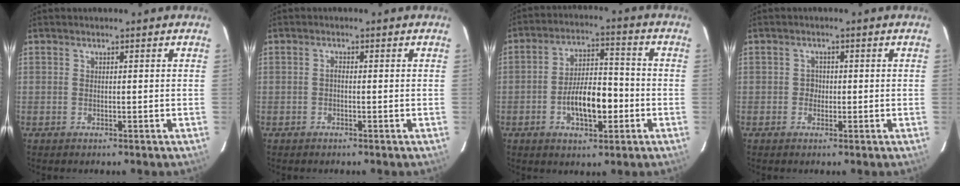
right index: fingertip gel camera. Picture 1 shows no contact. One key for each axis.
{"total": 0.7, "fx": -0.3, "fy": 0.4, "fz": 0.5, "tx": -0.010, "ty": 0.005, "tz": -0.008}
{"total": 10.1, "fx": -3.2, "fy": 4.3, "fz": 8.5, "tx": -0.158, "ty": 0.012, "tz": -0.048}
{"total": 1.6, "fx": -0.5, "fy": 1.5, "fz": 0.1, "tx": -0.001, "ty": 0.004, "tz": -0.007}